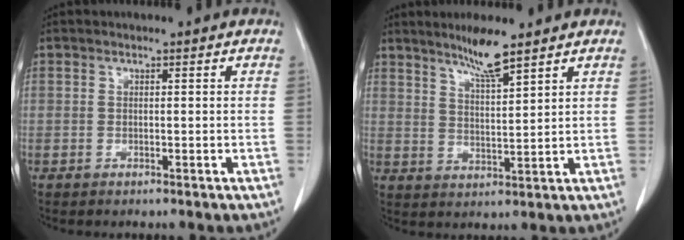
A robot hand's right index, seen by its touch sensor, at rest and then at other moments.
{"total": 5.9, "force": [4.6, -0.2, 3.7], "torque": [-0.071, -0.007, 0.086]}